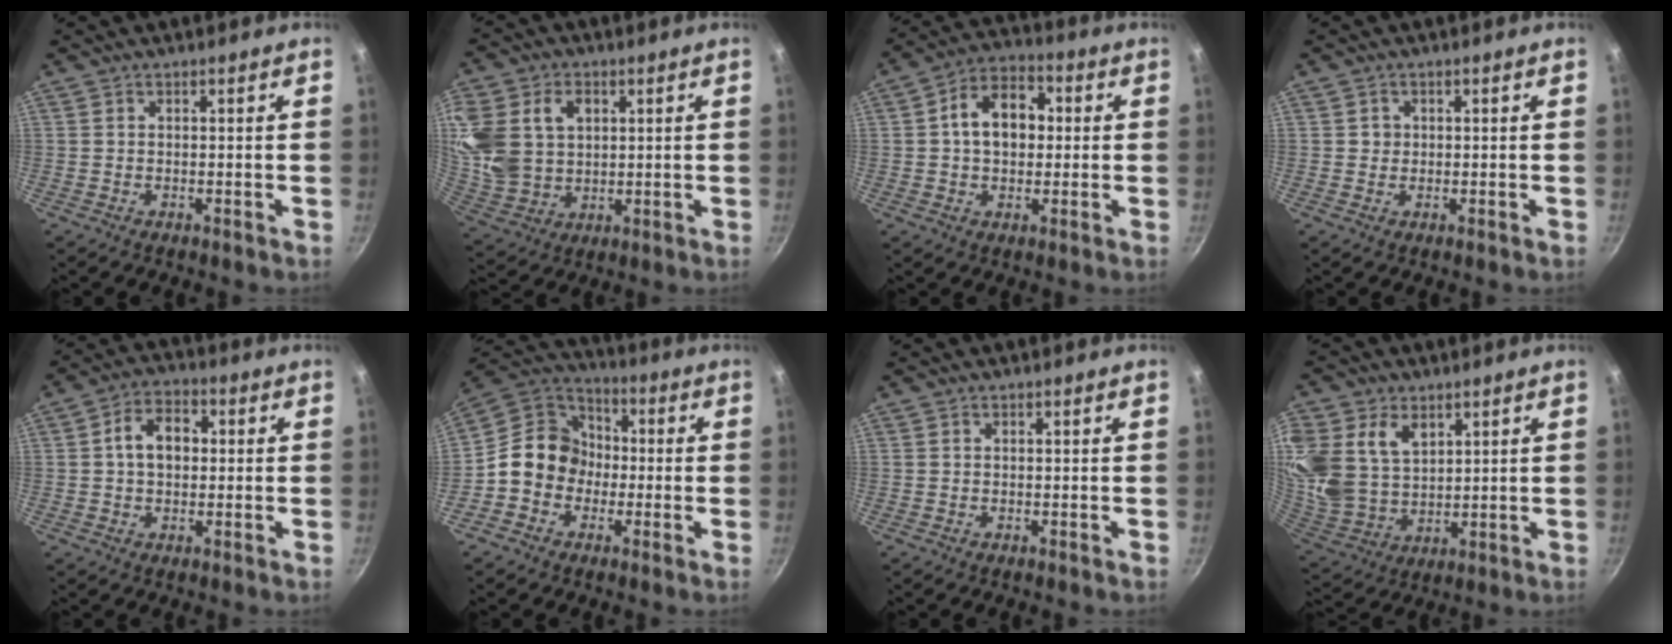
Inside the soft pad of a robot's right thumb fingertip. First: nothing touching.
{"total": 18.8, "force": [4.7, 14.2, 11.3], "torque": [-0.246, 0.002, 0.099]}
{"total": 11.1, "force": [1.1, 7.9, 7.7], "torque": [-0.087, 0.024, 0.002]}
{"total": 1.5, "force": [0.2, 1.4, 0.3], "torque": [0.005, 0.002, 0.001]}
{"total": 7.7, "force": [0.7, 5.5, 5.3], "torque": [-0.064, 0.019, 0.001]}
{"total": 11.9, "force": [-2.0, 10.5, 5.2], "torque": [-0.037, 0.041, -0.058]}
{"total": 0.0}
{"total": 20.1, "force": [7.4, 14.5, 11.7], "torque": [-0.271, -0.004, 0.158]}